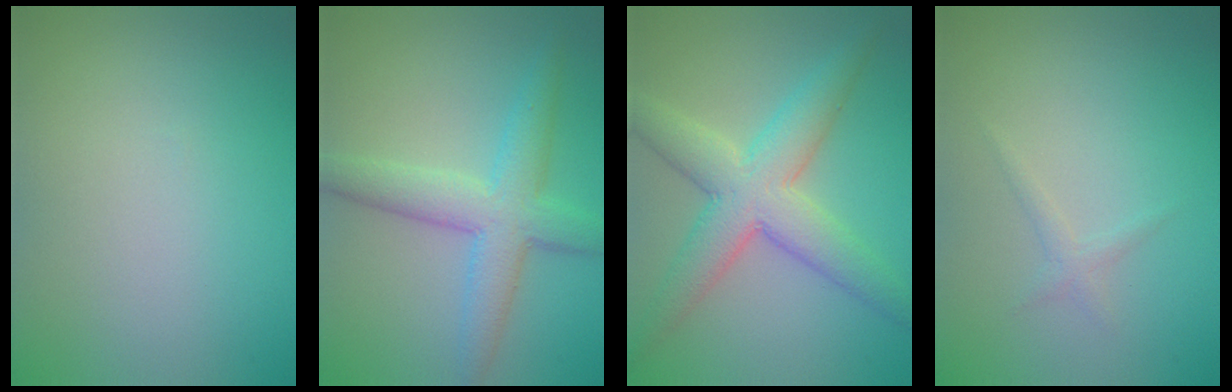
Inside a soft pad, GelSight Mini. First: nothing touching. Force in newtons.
{"total": 5.3, "press": 5.3, "slide": 0.1}
{"total": 6.6, "press": 6.6, "slide": 0.1}
{"total": 0.9, "press": 0.9, "slide": 0.1}